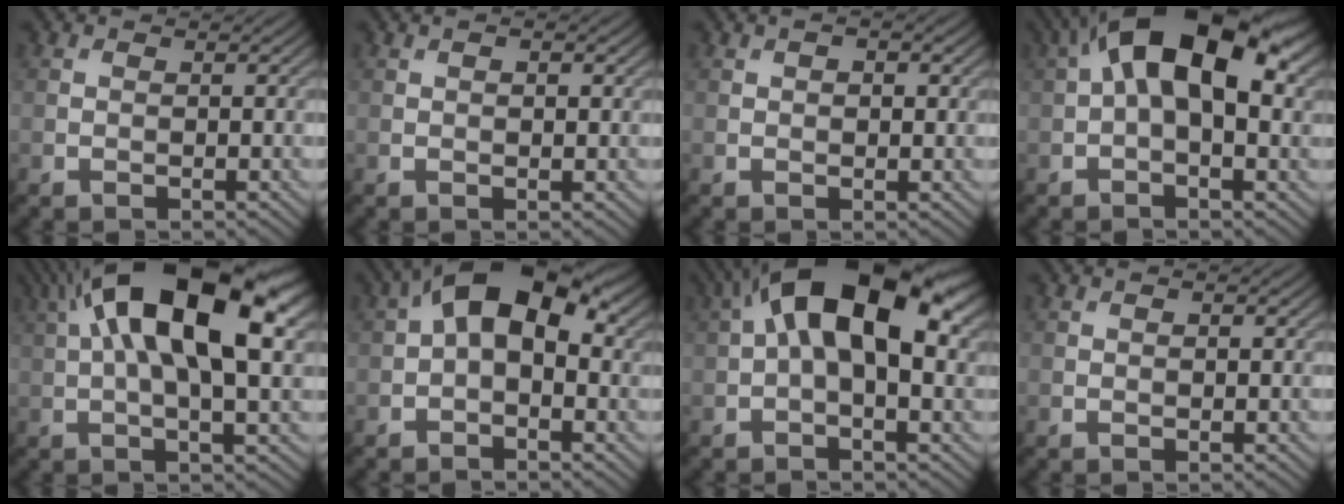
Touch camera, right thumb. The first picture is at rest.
{"total": 1.7, "force": [0.6, 0.7, 1.4], "torque": [-0.023, 0.000, 0.013]}
{"total": 2.5, "force": [0.9, 1.2, 1.9], "torque": [-0.028, -0.002, 0.017]}
{"total": 14.2, "force": [4.0, 7.0, 11.7], "torque": [-0.198, 0.018, 0.060]}
{"total": 18.8, "force": [6.2, 7.5, 16.2], "torque": [-0.290, 0.050, 0.090]}
{"total": 9.8, "force": [2.1, 5.5, 7.8], "torque": [-0.133, 0.018, 0.020]}
{"total": 15.6, "force": [4.4, 7.5, 13.0], "torque": [-0.221, 0.023, 0.063]}
{"total": 1.0, "force": [0.4, 0.4, 0.9], "torque": [-0.015, 0.001, 0.006]}